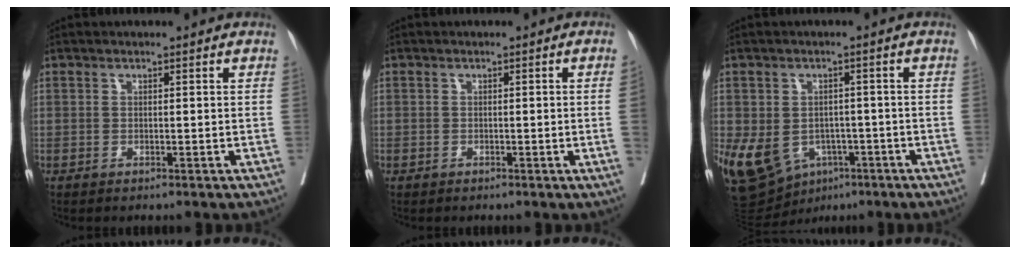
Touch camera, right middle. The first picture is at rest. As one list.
[{"total": 1.4, "force": [-0.3, -0.4, 1.3], "torque": [-0.015, 0.001, -0.005]}, {"total": 11.6, "force": [-4.7, 8.7, 6.2], "torque": [-0.128, 0.008, -0.062]}]